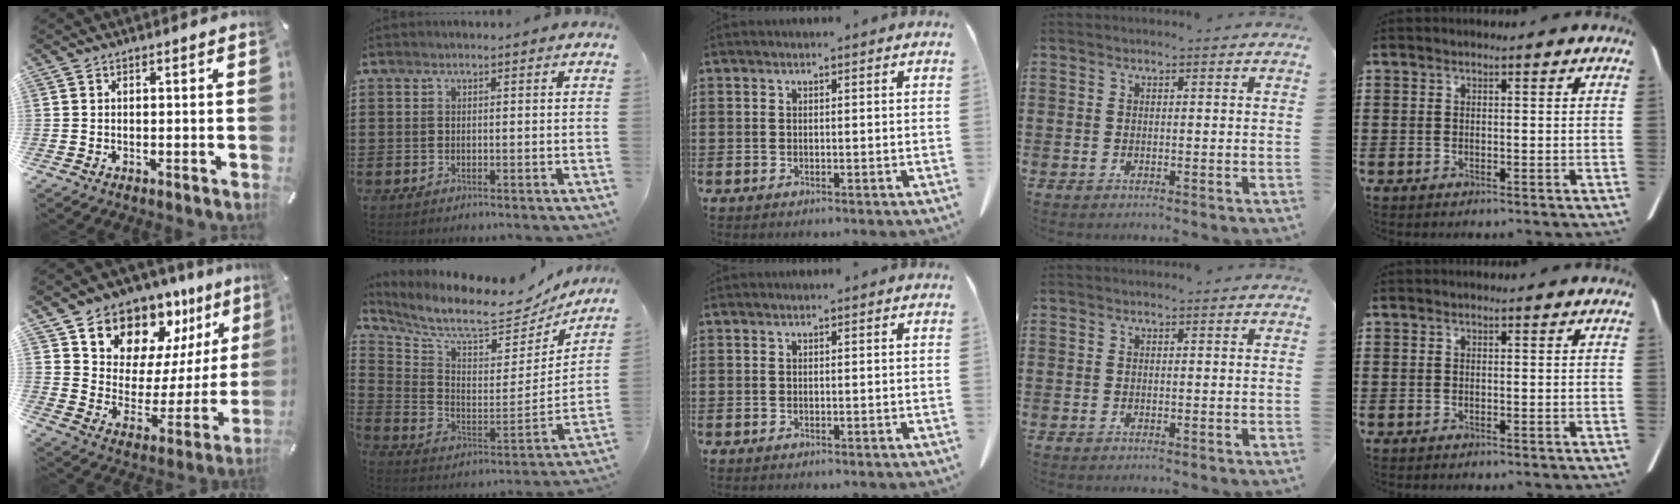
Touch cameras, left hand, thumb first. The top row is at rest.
{"thumb": {"total": 12.5, "force": [10.8, 6.3, -0.1], "torque": [-0.002, -0.130, 0.195]}, "index": {"total": 8.4, "force": [7.5, 1.1, 3.7], "torque": [-0.108, -0.062, 0.124]}}